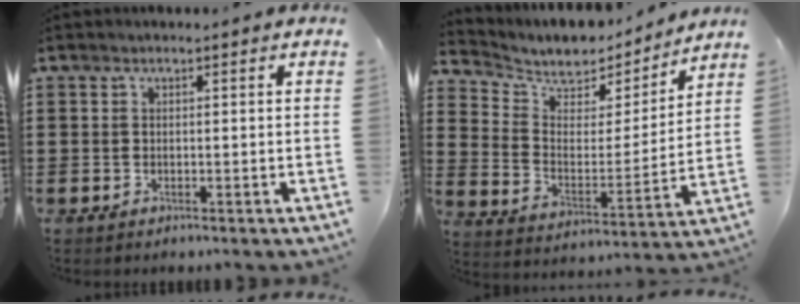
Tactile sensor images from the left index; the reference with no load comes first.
{"total": 6.6, "force": [5.9, 2.8, 1.2], "torque": [-0.065, -0.043, 0.101]}